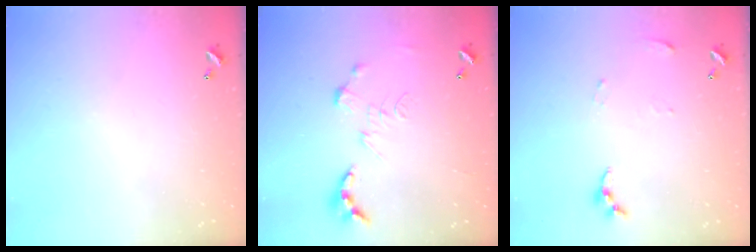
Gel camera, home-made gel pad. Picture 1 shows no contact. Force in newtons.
{"total": 0.0}
{"total": 4.3, "press": 4.3, "slide": 0.5}